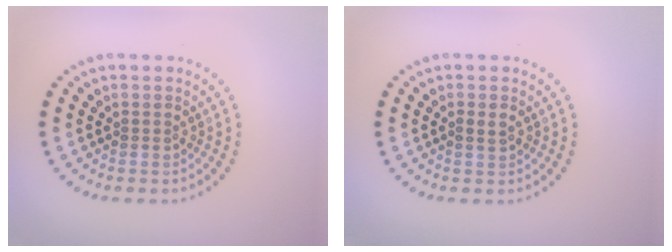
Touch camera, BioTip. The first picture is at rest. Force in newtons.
{"total": 1.0, "press": 1.0, "slide": 0.3}